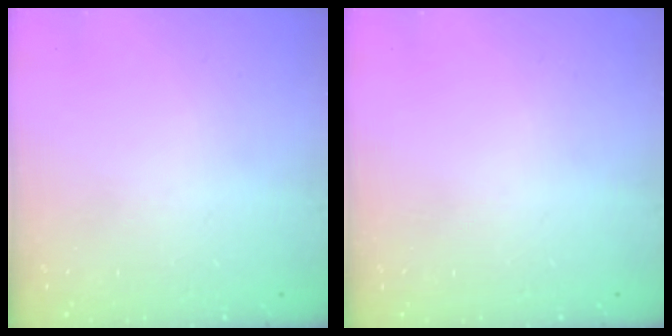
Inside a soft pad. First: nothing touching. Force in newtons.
{"total": 0.0}